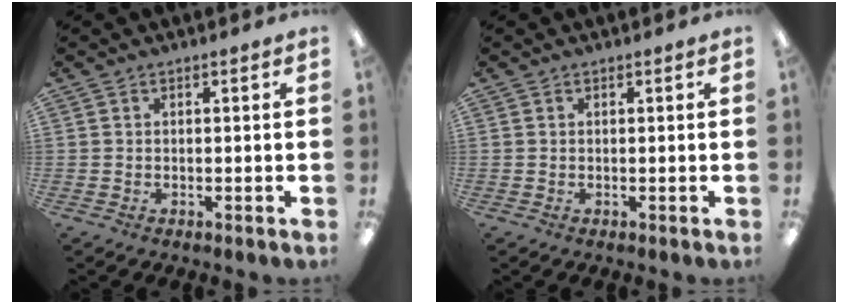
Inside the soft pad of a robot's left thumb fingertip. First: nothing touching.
{"total": 0.0}